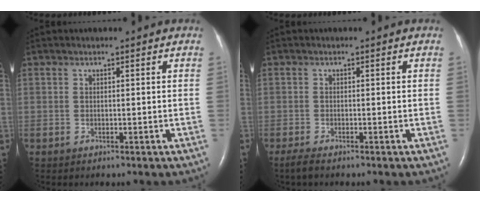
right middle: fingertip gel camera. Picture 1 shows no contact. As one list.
[{"total": 1.7, "force": [-1.3, 0.2, 1.0], "torque": [-0.031, -0.007, -0.025]}]